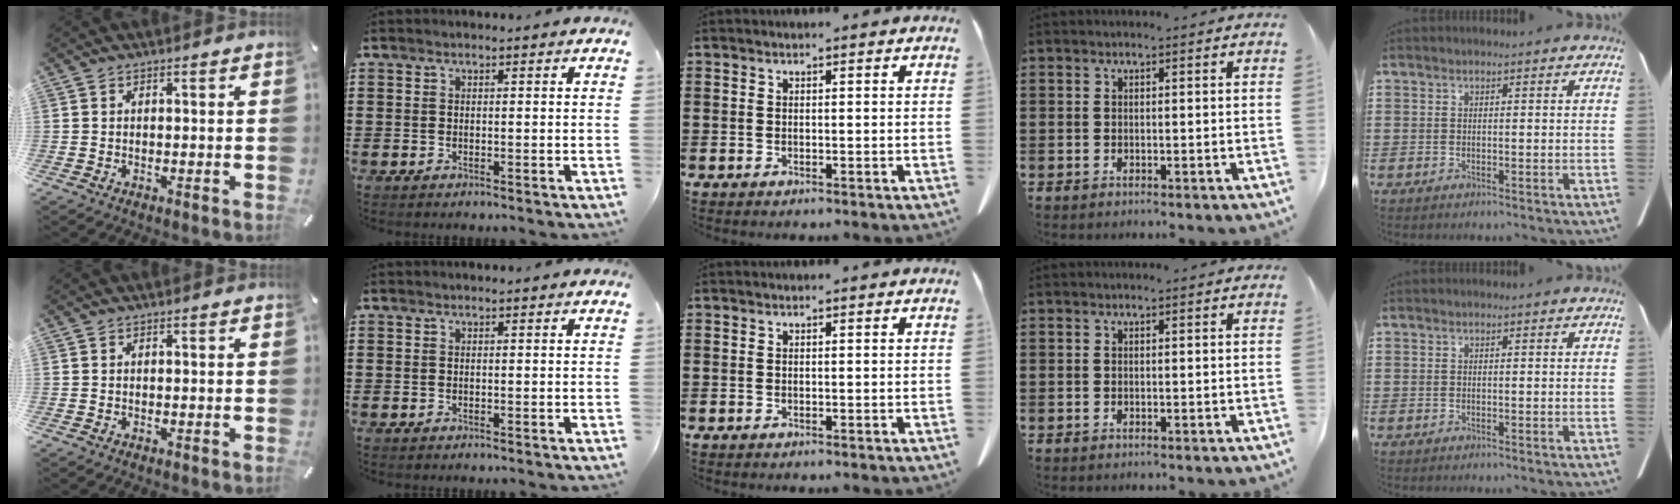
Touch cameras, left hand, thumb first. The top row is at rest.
{}